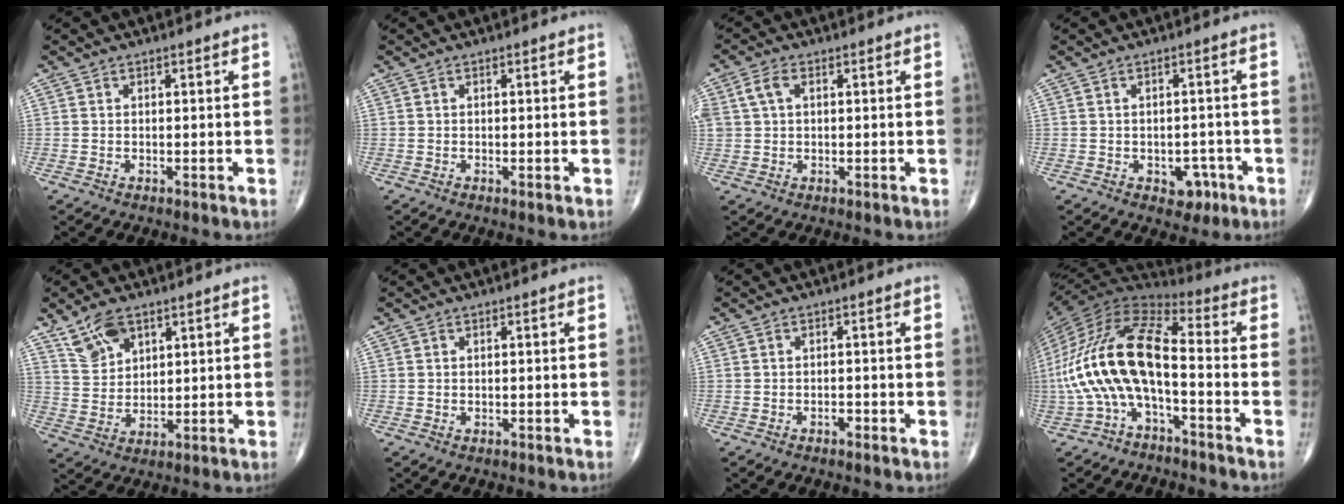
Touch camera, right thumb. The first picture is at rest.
{"total": 0.6, "force": [-0.1, 0.1, 0.6], "torque": [-0.013, -0.003, -0.002]}
{"total": 4.4, "force": [1.2, 2.9, 3.1], "torque": [-0.073, 0.014, 0.026]}
{"total": 4.2, "force": [-1.9, 3.0, 2.4], "torque": [-0.009, 0.012, -0.021]}
{"total": 7.2, "force": [4.6, 3.8, 3.9], "torque": [-0.060, -0.018, 0.097]}
{"total": 0.0}
{"total": 1.1, "force": [-0.7, 0.5, 0.7], "torque": [-0.012, 0.002, -0.012]}
{"total": 18.2, "force": [-4.3, 7.4, 16.0], "torque": [-0.328, 0.073, -0.087]}